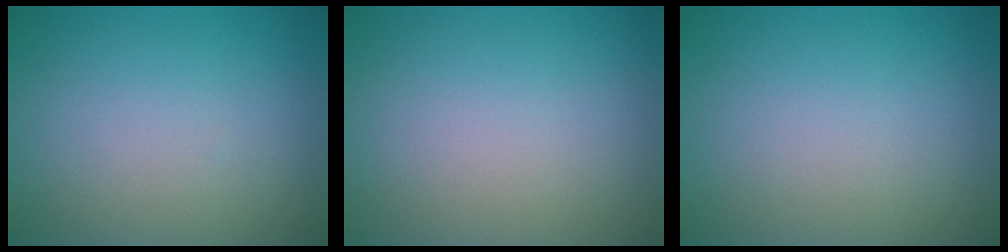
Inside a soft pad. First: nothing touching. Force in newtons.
{"total": 0.0}
{"total": 0.0}